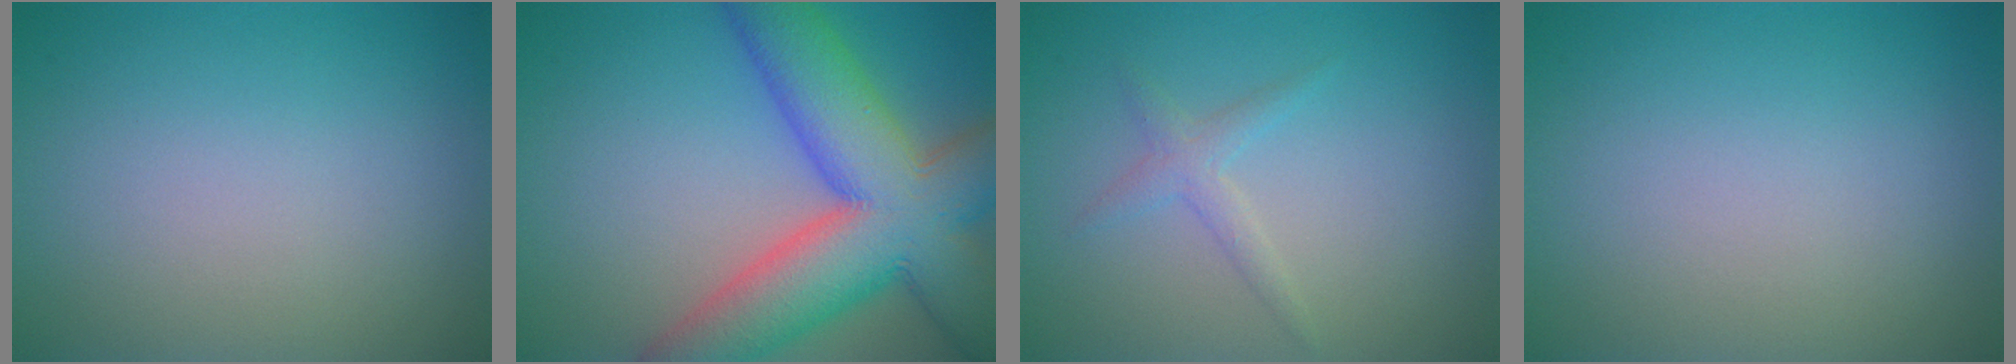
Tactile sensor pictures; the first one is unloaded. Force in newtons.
{"total": 13.1, "press": 13.1, "slide": 0.7}
{"total": 1.4, "press": 1.4, "slide": 0.1}
{"total": 0.0}